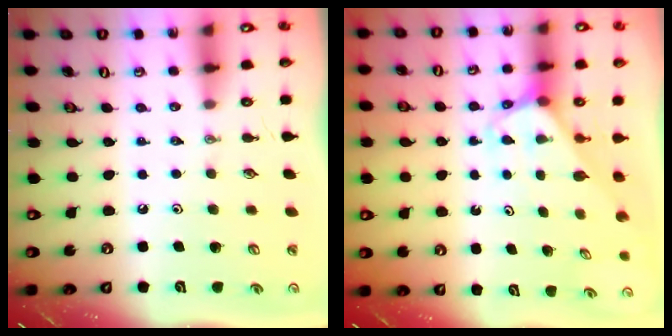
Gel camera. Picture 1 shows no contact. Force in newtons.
{"total": 2.8, "press": 2.8, "slide": 0.1}